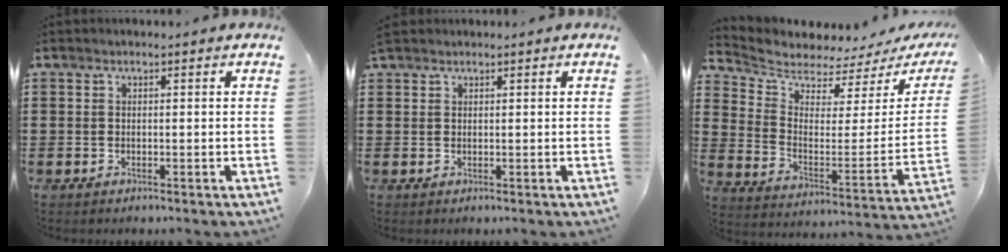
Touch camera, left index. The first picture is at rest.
{"total": 1.0, "force": [1.0, 0.3, 0.1], "torque": [-0.004, 0.002, 0.019]}
{"total": 4.2, "force": [4.0, 1.1, 0.3], "torque": [-0.041, -0.045, 0.065]}